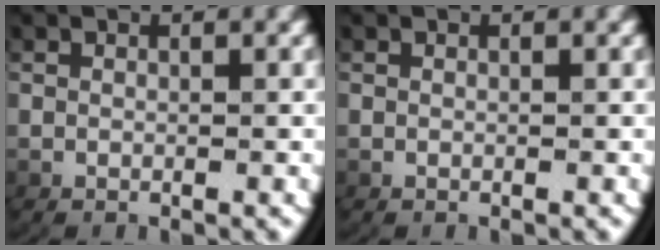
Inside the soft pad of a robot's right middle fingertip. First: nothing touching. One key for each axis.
{"total": 0.0}